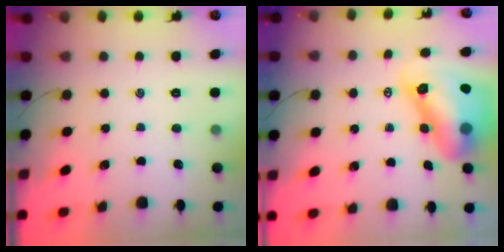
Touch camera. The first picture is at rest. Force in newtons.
{"total": 12.3, "press": 11.7, "slide": 3.7}